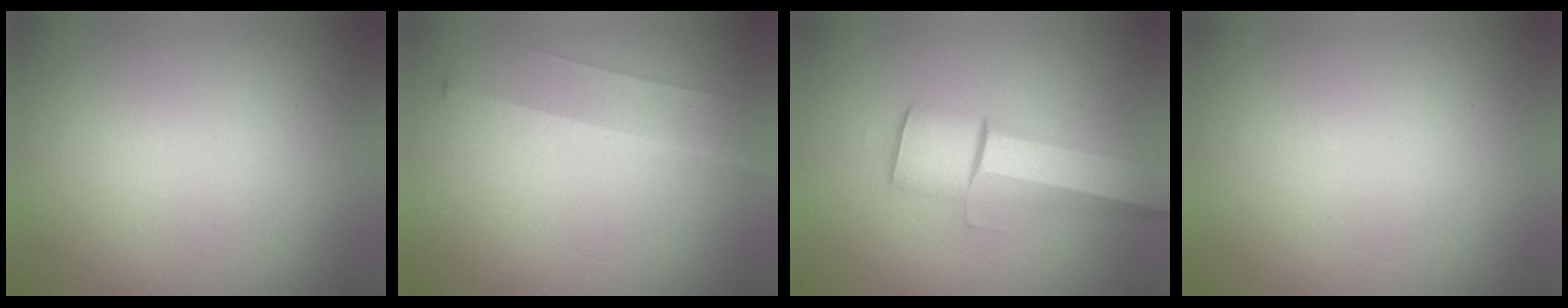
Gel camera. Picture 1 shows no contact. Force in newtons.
{"total": 2.8}
{"total": 5.2}
{"total": 1.3}